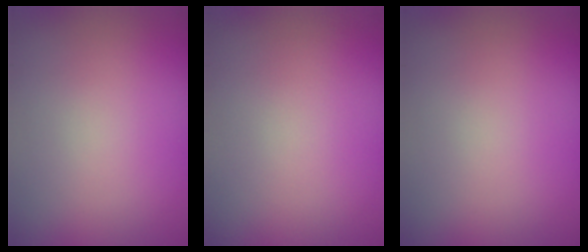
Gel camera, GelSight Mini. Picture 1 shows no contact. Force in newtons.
{"total": 0.0}
{"total": 0.0}